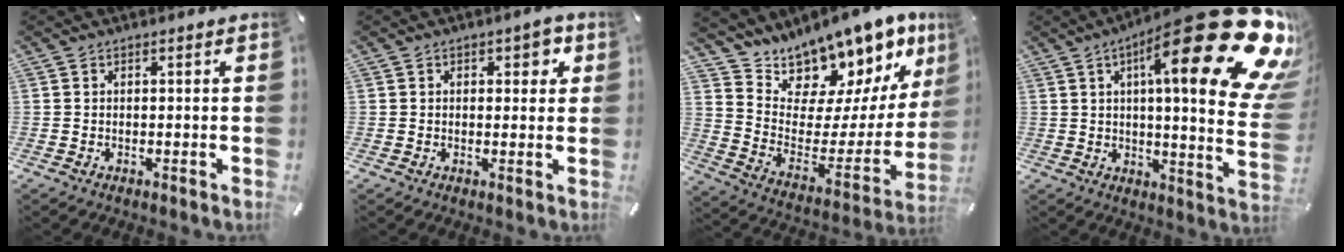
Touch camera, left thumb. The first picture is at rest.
{"total": 2.7, "force": [0.8, 1.7, 1.9], "torque": [-0.015, 0.000, 0.006]}
{"total": 12.0, "force": [11.3, 3.8, -0.9], "torque": [0.003, -0.141, 0.192]}
{"total": 32.1, "force": [15.5, 8.1, 27.0], "torque": [-0.381, -0.111, 0.248]}